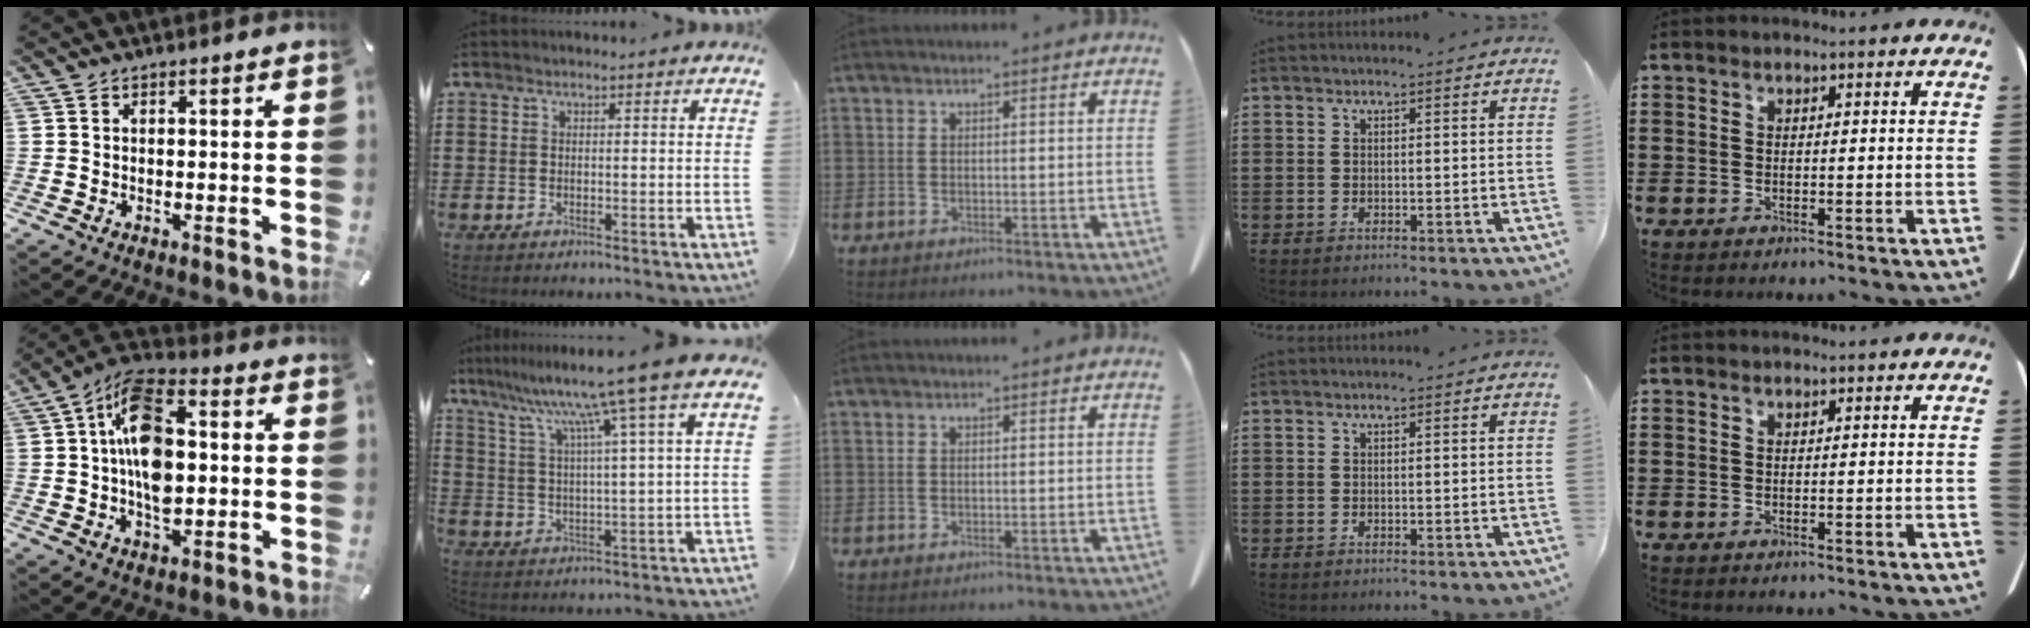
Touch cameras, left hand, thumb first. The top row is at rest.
{"thumb": {"total": 14.6, "force": [0.8, 9.1, 11.4], "torque": [-0.215, 0.006, 0.014]}, "index": {"total": 10.7, "force": [7.5, -2.2, 7.2], "torque": [-0.168, -0.040, 0.113]}}